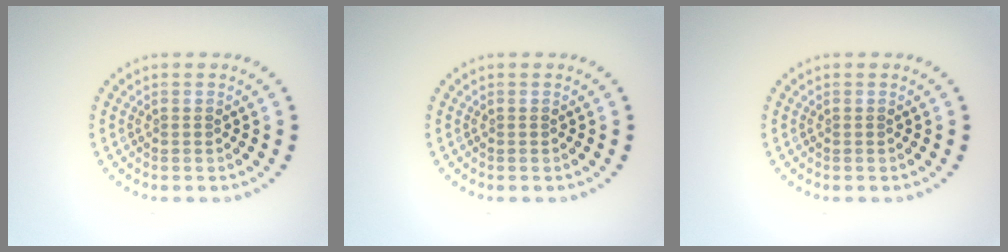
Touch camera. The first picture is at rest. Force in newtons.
{"total": 0.0}
{"total": 0.0}